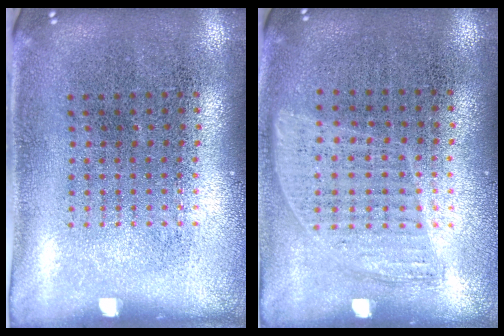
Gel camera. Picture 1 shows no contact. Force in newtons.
{"total": 0.9, "press": 0.8, "slide": 0.4}